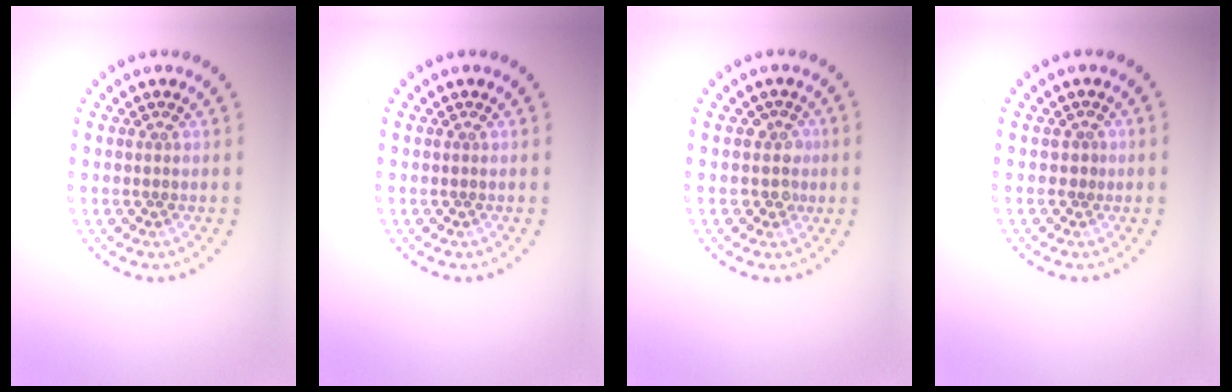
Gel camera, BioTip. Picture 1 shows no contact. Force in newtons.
{"total": 0.0}
{"total": 1.7, "press": 1.4, "slide": 0.9}
{"total": 0.7, "press": 0.4, "slide": 0.6}